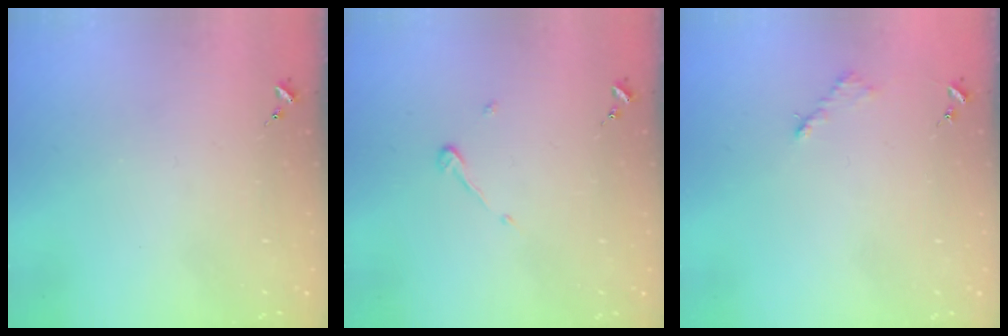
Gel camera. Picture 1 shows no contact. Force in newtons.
{"total": 3.7, "press": 3.7, "slide": 0.3}
{"total": 2.6, "press": 2.6, "slide": 0.4}